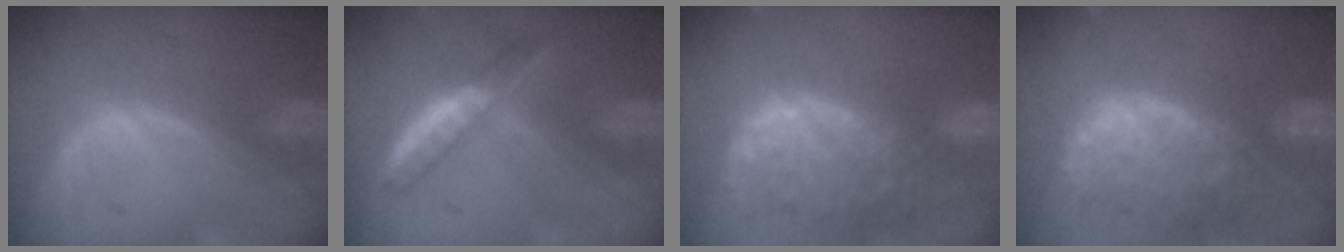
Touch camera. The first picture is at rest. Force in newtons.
{"total": 4.7, "press": 4.4, "slide": 1.4}
{"total": 13.8, "press": 11.6, "slide": 7.5}
{"total": 13.8, "press": 11.3, "slide": 7.9}